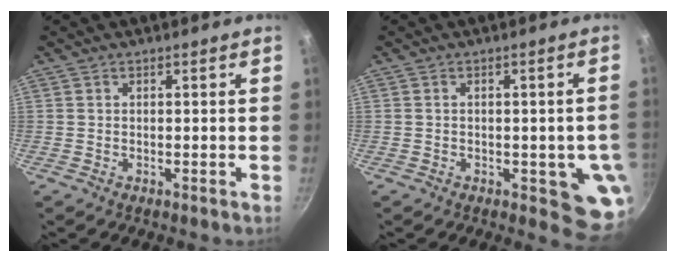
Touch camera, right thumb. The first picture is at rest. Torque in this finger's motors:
{"motor_torque": [2.15, 1.45, 1.57, -0.61, 0.23]}